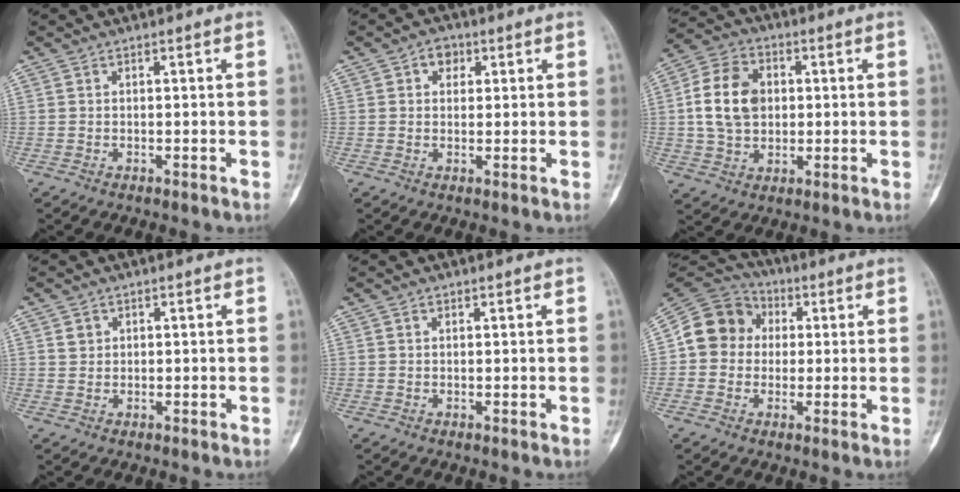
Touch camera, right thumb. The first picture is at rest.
{"total": 3.4, "force": [1.3, 2.7, 1.6], "torque": [-0.002, 0.000, 0.016]}
{"total": 12.5, "force": [1.2, 9.3, 8.2], "torque": [-0.135, 0.012, 0.018]}
{"total": 1.7, "force": [0.7, 1.5, 0.5], "torque": [0.003, -0.002, 0.011]}
{"total": 0.5, "force": [0.4, 0.3, 0.2], "torque": [-0.002, -0.001, 0.005]}
{"total": 11.5, "force": [1.0, 10.3, 4.8], "torque": [-0.065, 0.024, 0.005]}